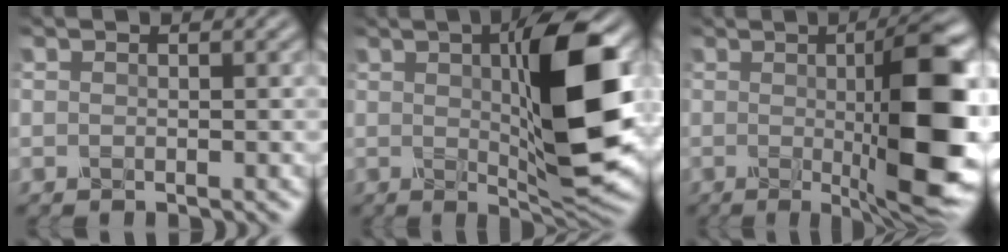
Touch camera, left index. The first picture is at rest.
{"total": 10.9, "force": [1.6, 2.6, 10.4], "torque": [-0.150, -0.005, 0.032]}
{"total": 12.6, "force": [-0.1, 2.8, 12.3], "torque": [-0.135, -0.007, 0.000]}